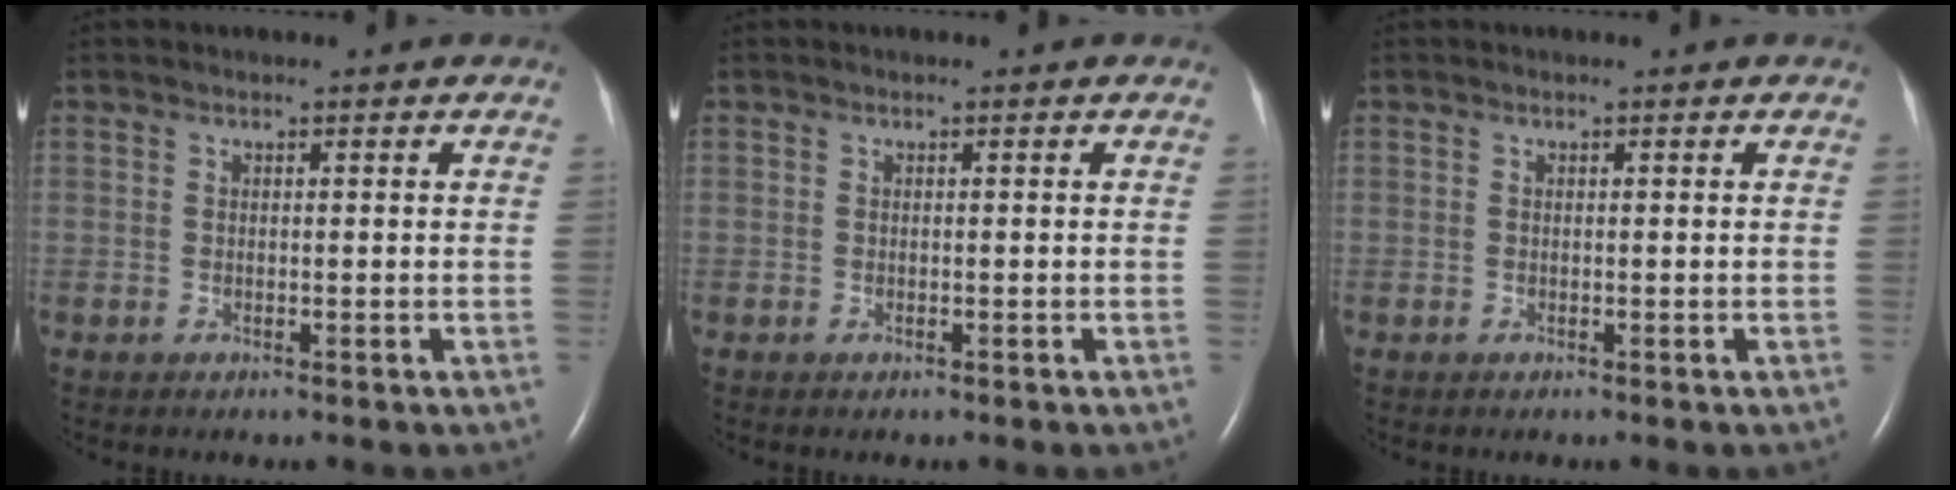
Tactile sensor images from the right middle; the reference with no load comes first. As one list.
[{"total": 0.0}, {"total": 0.0}]